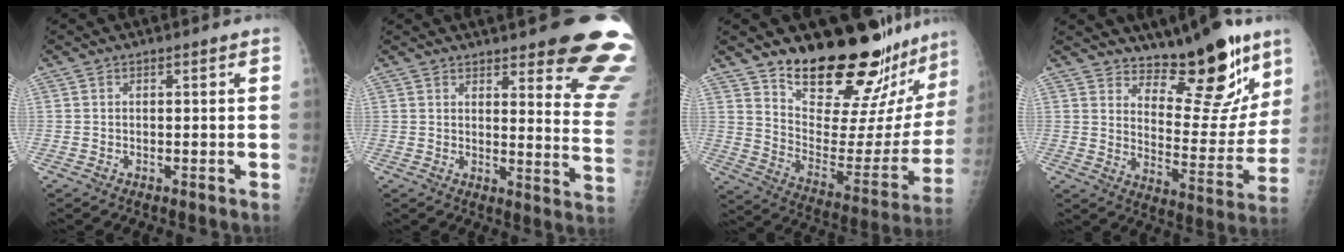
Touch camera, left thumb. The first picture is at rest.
{"total": 17.2, "force": [13.0, 3.6, 10.7], "torque": [-0.098, -0.093, 0.142]}
{"total": 24.7, "force": [21.0, 6.6, 11.2], "torque": [-0.126, -0.167, 0.301]}
{"total": 16.3, "force": [12.0, 6.2, 9.2], "torque": [-0.066, -0.098, 0.183]}